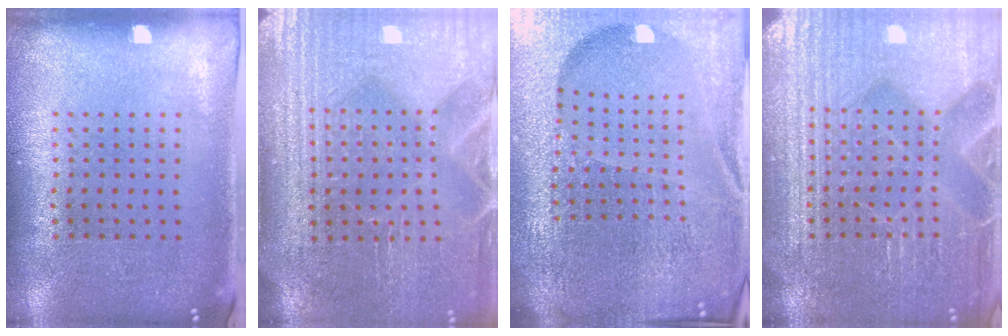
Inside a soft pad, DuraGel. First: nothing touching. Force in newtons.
{"total": 4.2, "press": 3.9, "slide": 1.4}
{"total": 6.7, "press": 5.8, "slide": 3.3}
{"total": 4.9, "press": 4.9, "slide": 0.6}